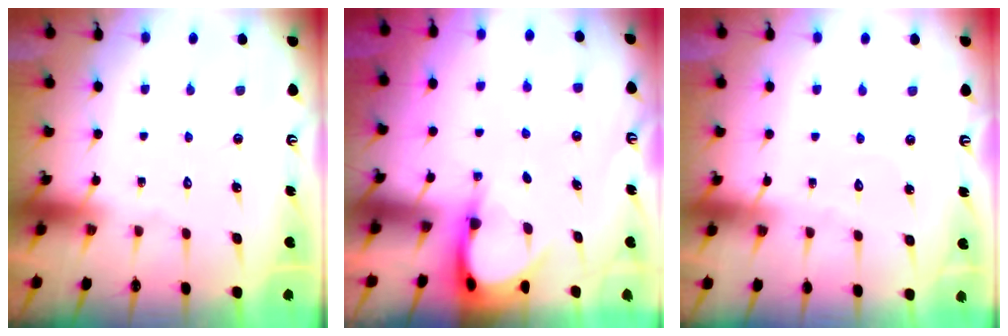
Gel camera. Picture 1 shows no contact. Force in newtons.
{"total": 3.7, "press": 3.7, "slide": 0.3}
{"total": 2.7, "press": 2.6, "slide": 0.3}